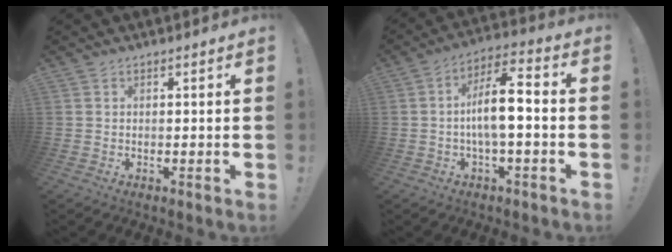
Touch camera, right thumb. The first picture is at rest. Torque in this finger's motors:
{"motor_torque": [0.18, 0.26, 0.14, -0.05, 0.09]}